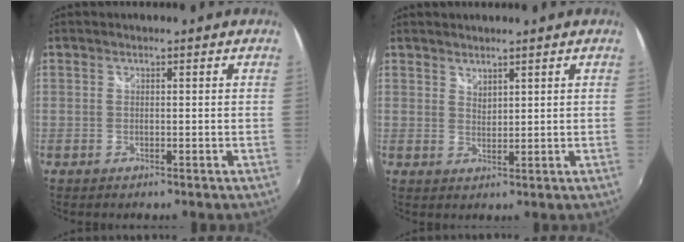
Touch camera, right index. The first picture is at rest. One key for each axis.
{"total": 2.0, "fx": 1.9, "fy": 0.4, "fz": 0.5, "tx": -0.004, "ty": 0.002, "tz": 0.034}